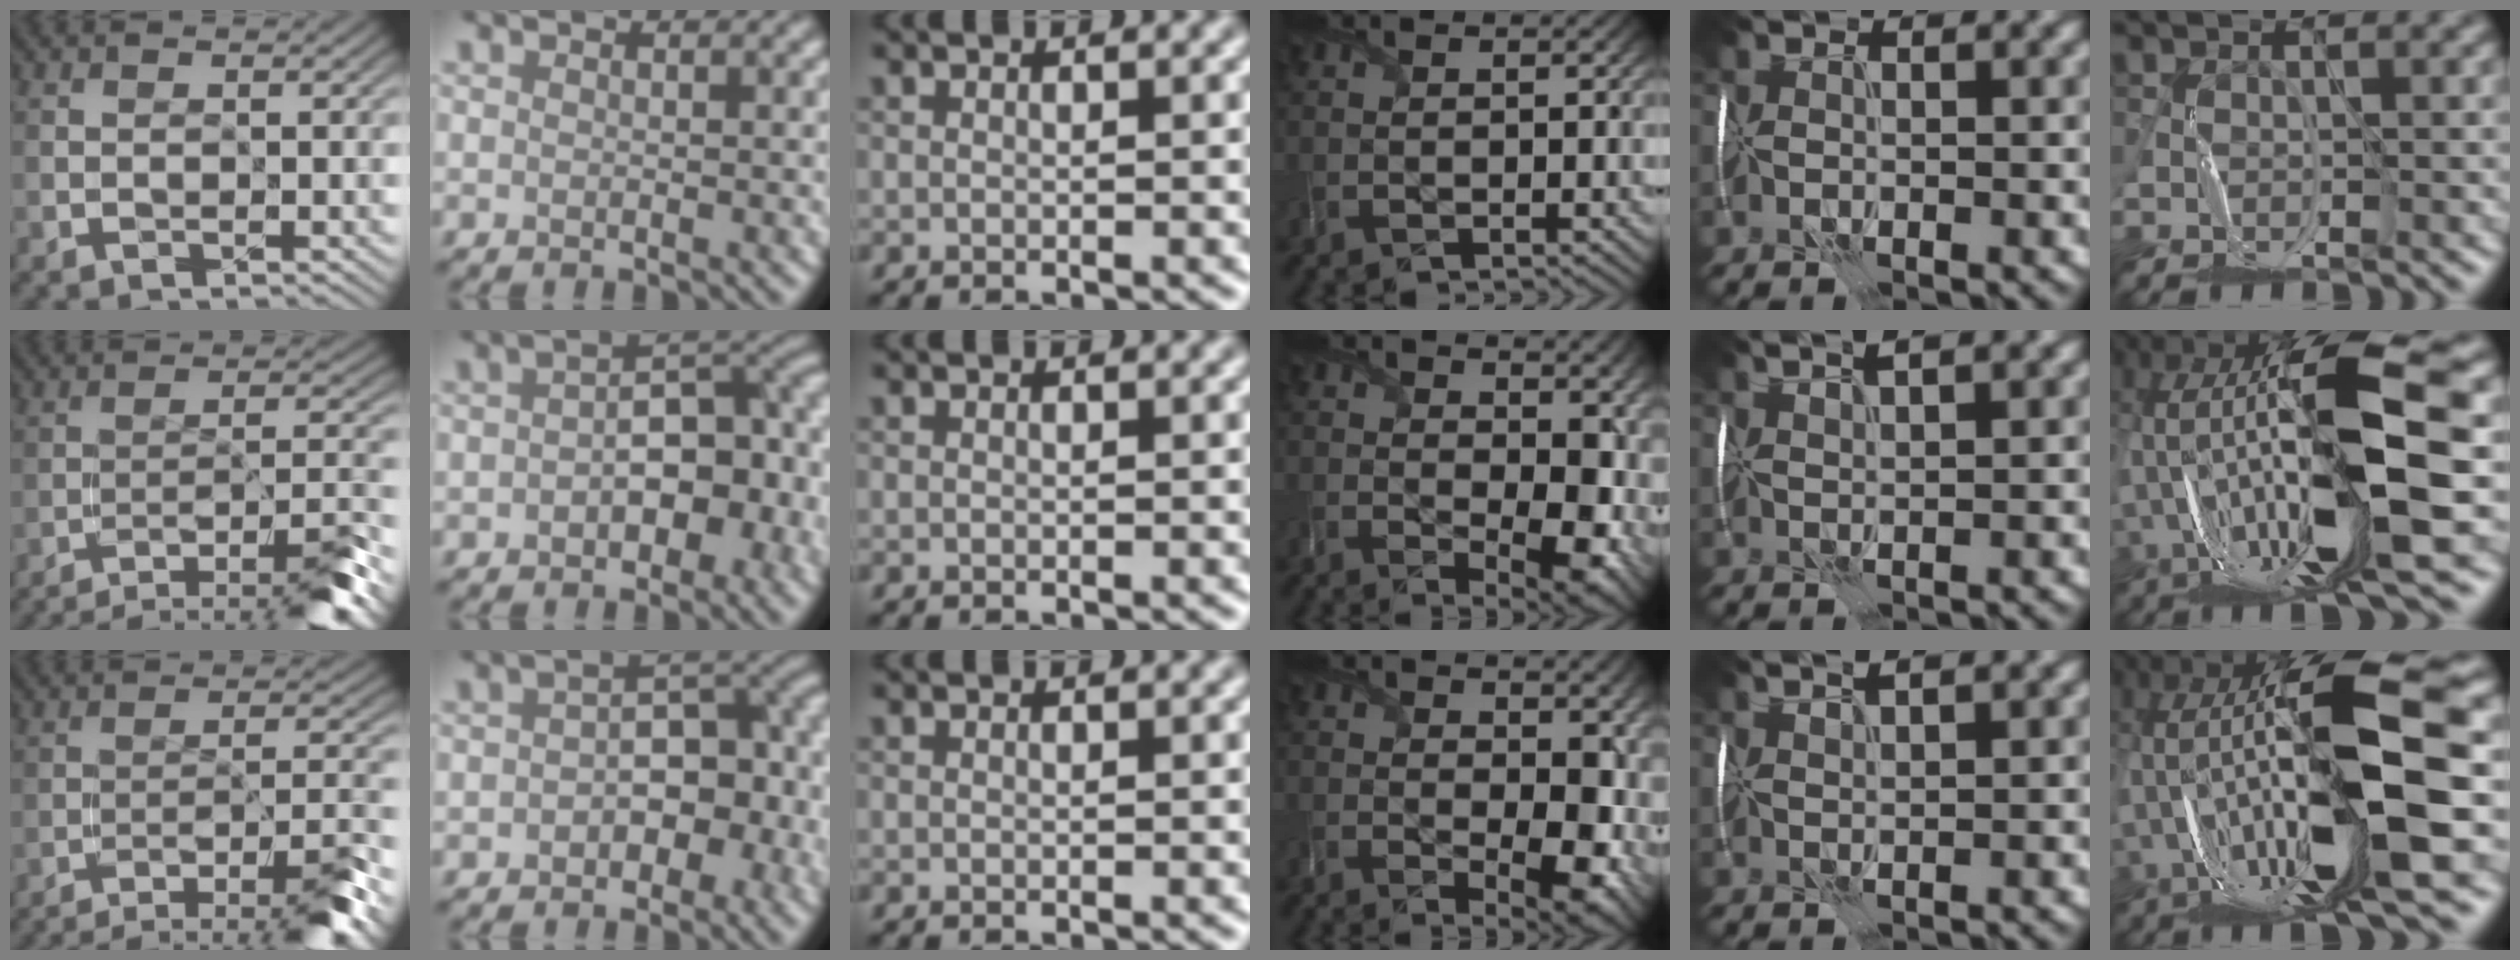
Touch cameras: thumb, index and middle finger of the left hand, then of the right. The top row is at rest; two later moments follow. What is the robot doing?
{"motion": "wrap", "object": "thread"}